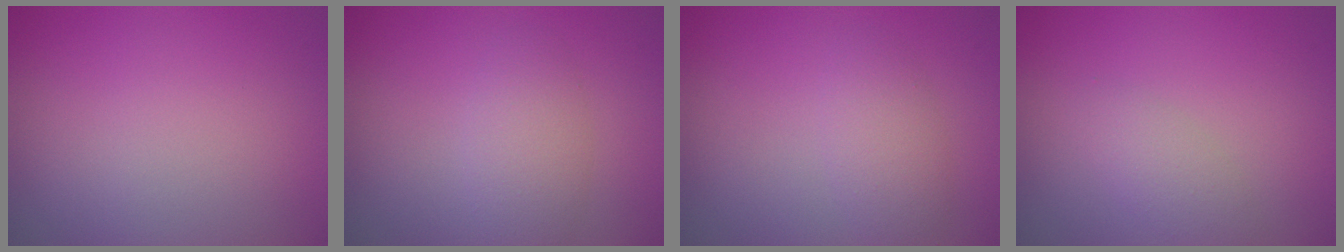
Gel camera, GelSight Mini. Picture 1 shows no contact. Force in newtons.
{"total": 2.8, "press": 2.8, "slide": 0.2}
{"total": 2.4, "press": 2.4, "slide": 0.1}
{"total": 2.0, "press": 2.0, "slide": 0.1}